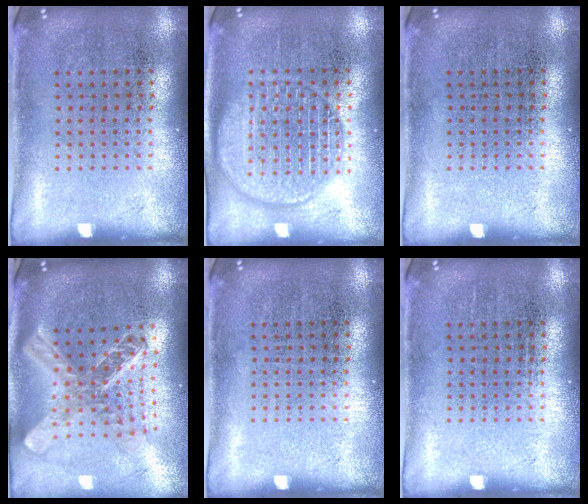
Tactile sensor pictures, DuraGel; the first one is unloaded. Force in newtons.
{"total": 3.1, "press": 3.1, "slide": 0.4}
{"total": 0.0}
{"total": 2.5, "press": 2.0, "slide": 1.6}
{"total": 0.0}
{"total": 0.0}